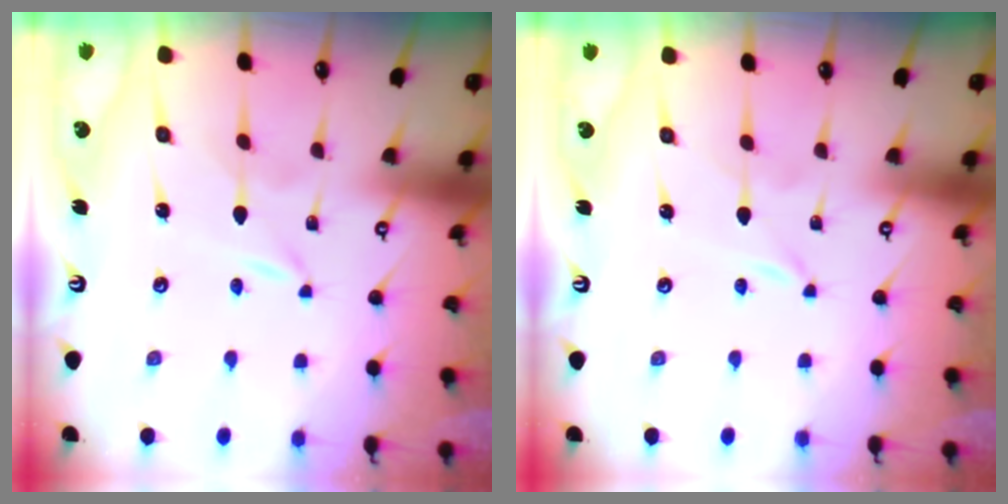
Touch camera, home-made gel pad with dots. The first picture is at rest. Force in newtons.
{"total": 0.0}